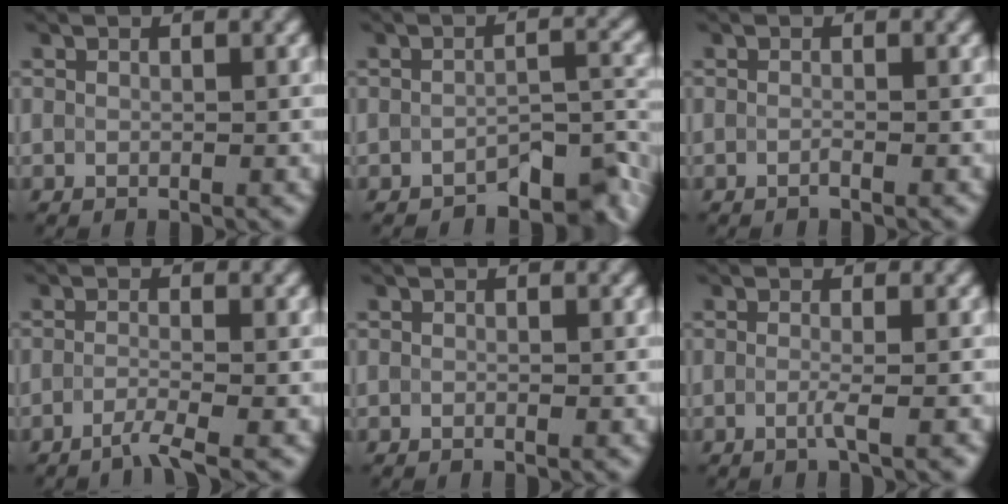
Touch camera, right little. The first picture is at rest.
{"total": 5.1, "force": [-4.5, 1.4, 1.9], "torque": [-0.019, 0.001, -0.065]}
{"total": 1.0, "force": [-0.9, -0.2, -0.3], "torque": [0.004, -0.003, -0.015]}
{"total": 2.1, "force": [-2.0, -0.2, 0.6], "torque": [-0.010, 0.000, -0.049]}
{"total": 0.7, "force": [-0.7, 0.1, 0.1], "torque": [0.004, -0.009, -0.013]}
{"total": 1.2, "force": [-0.9, 0.0, 0.7], "torque": [-0.012, -0.005, -0.021]}